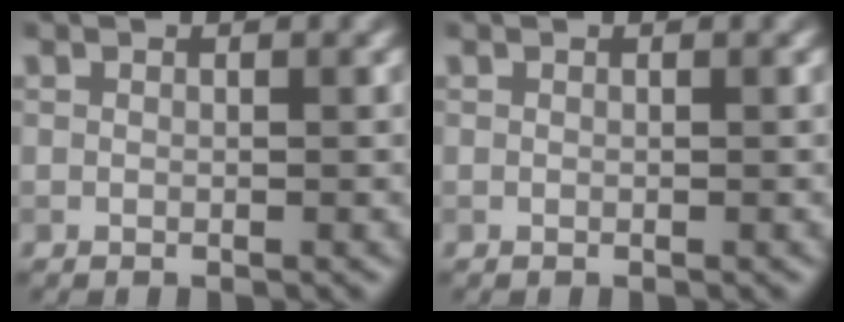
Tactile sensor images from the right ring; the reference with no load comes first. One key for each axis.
{"total": 0.0}